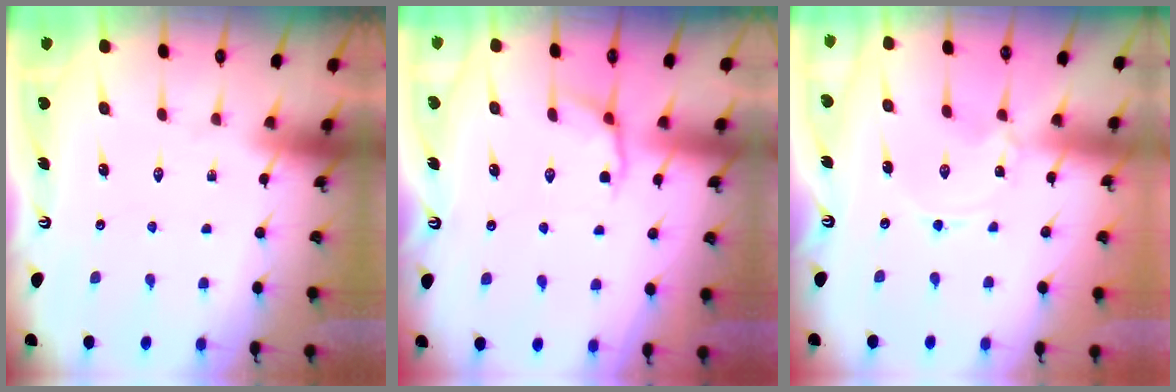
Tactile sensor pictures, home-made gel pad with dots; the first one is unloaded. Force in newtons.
{"total": 2.8, "press": 2.0, "slide": 2.0}
{"total": 0.0}